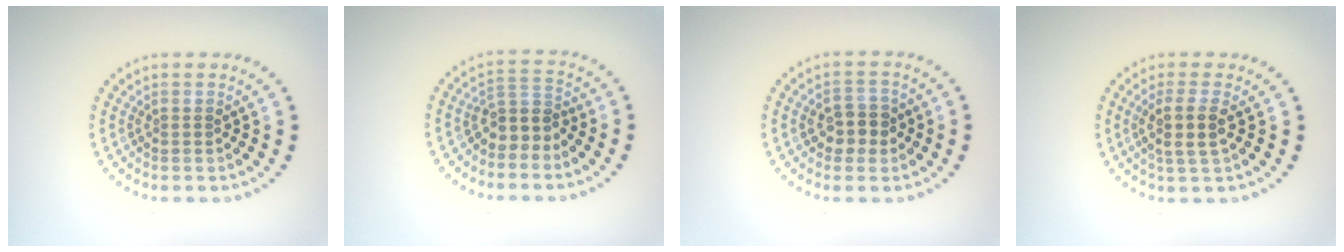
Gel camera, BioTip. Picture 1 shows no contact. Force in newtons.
{"total": 2.6, "press": 2.0, "slide": 1.7}
{"total": 2.8, "press": 2.8, "slide": 0.4}
{"total": 2.7, "press": 2.3, "slide": 1.4}